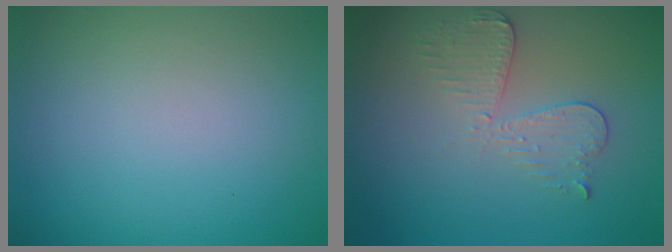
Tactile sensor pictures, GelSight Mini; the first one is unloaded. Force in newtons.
{"total": 2.9, "press": 2.7, "slide": 1.2}